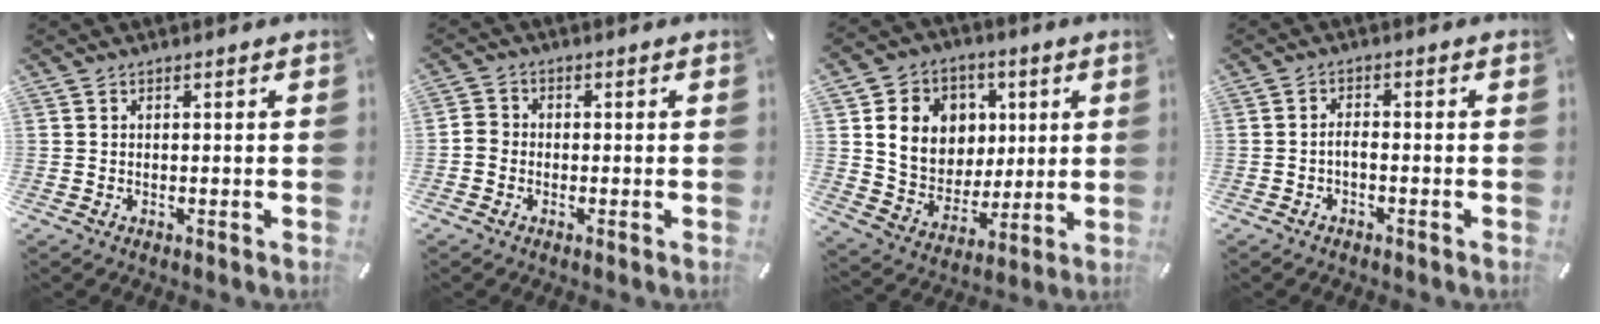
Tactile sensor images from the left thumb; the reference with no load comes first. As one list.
[{"total": 2.4, "force": [-1.1, 2.0, 0.8], "torque": [-0.012, 0.009, -0.022]}, {"total": 13.2, "force": [3.4, 12.0, 4.4], "torque": [-0.071, -0.012, 0.076]}, {"total": 2.2, "force": [-1.2, 1.0, 1.5], "torque": [-0.036, 0.004, -0.026]}]